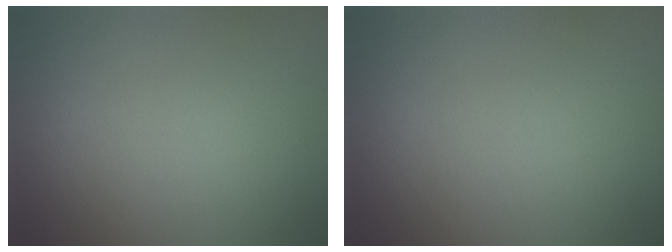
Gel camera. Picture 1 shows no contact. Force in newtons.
{"total": 0.0}